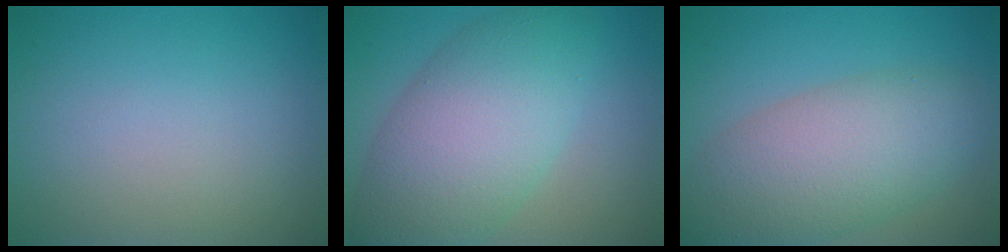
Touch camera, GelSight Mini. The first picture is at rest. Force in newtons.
{"total": 9.3, "press": 9.3, "slide": 0.4}
{"total": 7.7, "press": 7.7, "slide": 0.2}